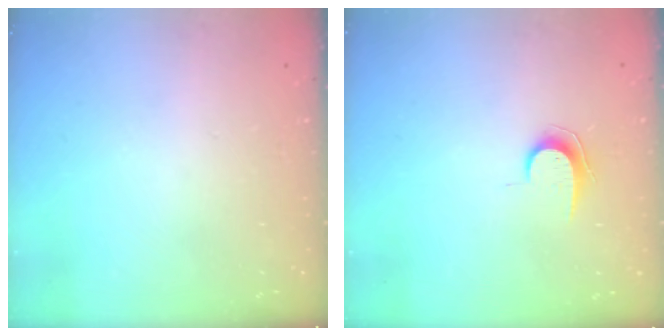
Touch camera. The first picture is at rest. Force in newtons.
{"total": 6.7, "press": 6.7, "slide": 0.7}